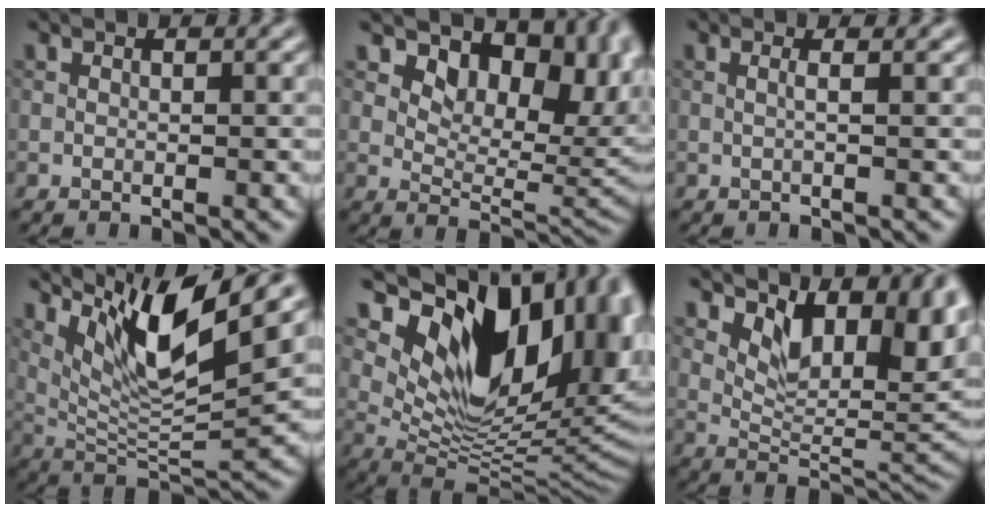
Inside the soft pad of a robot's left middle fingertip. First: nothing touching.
{"total": 11.0, "force": [4.6, 6.3, 7.7], "torque": [-0.109, -0.004, 0.084]}
{"total": 1.2, "force": [0.3, 0.4, 1.1], "torque": [-0.013, -0.004, -0.008]}
{"total": 9.6, "force": [5.6, 1.7, 7.6], "torque": [-0.127, -0.007, 0.108]}
{"total": 17.6, "force": [6.9, 9.9, 12.8], "torque": [-0.196, -0.001, 0.136]}
{"total": 9.5, "force": [4.0, 5.0, 7.0], "torque": [-0.111, -0.011, 0.074]}